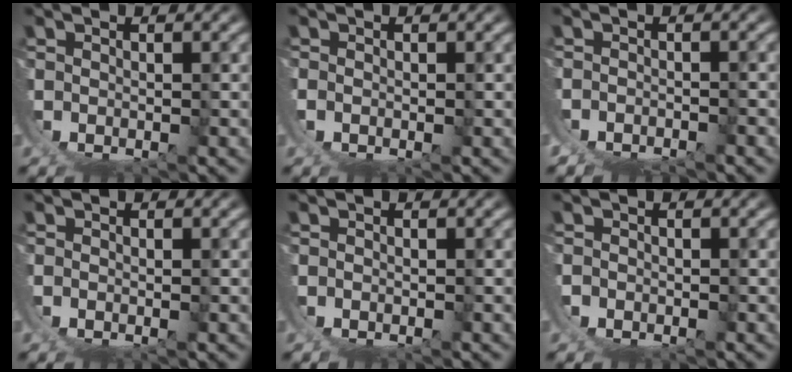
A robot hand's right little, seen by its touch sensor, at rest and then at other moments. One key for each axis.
{"total": 0.6, "fx": 0.2, "fy": 0.4, "fz": 0.4, "tx": -0.014, "ty": 0.000, "tz": 0.003}
{"total": 4.1, "fx": -1.6, "fy": 3.4, "fz": 1.6, "tx": -0.053, "ty": -0.014, "tz": -0.023}
{"total": 0.6, "fx": 0.1, "fy": 0.2, "fz": 0.5, "tx": -0.013, "ty": -0.001, "tz": 0.002}
{"total": 0.8, "fx": -0.4, "fy": 0.6, "fz": 0.3, "tx": -0.010, "ty": -0.002, "tz": -0.006}
{"total": 1.6, "fx": -0.1, "fy": 1.6, "fz": 0.4, "tx": -0.018, "ty": -0.002, "tz": -0.005}